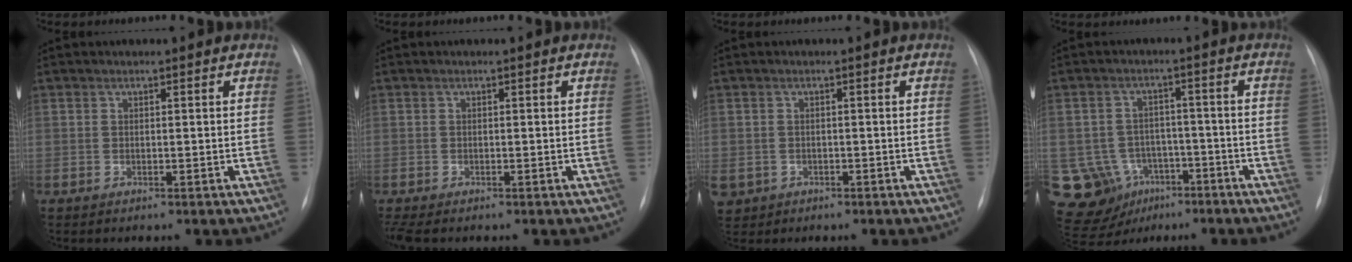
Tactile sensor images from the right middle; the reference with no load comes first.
{"total": 2.0, "force": [-1.6, 0.7, 1.1], "torque": [-0.020, -0.007, -0.024]}
{"total": 5.3, "force": [-2.5, 4.5, 1.3], "torque": [-0.038, 0.002, -0.033]}
{"total": 15.7, "force": [-6.7, 13.5, 4.5], "torque": [-0.122, 0.037, -0.084]}